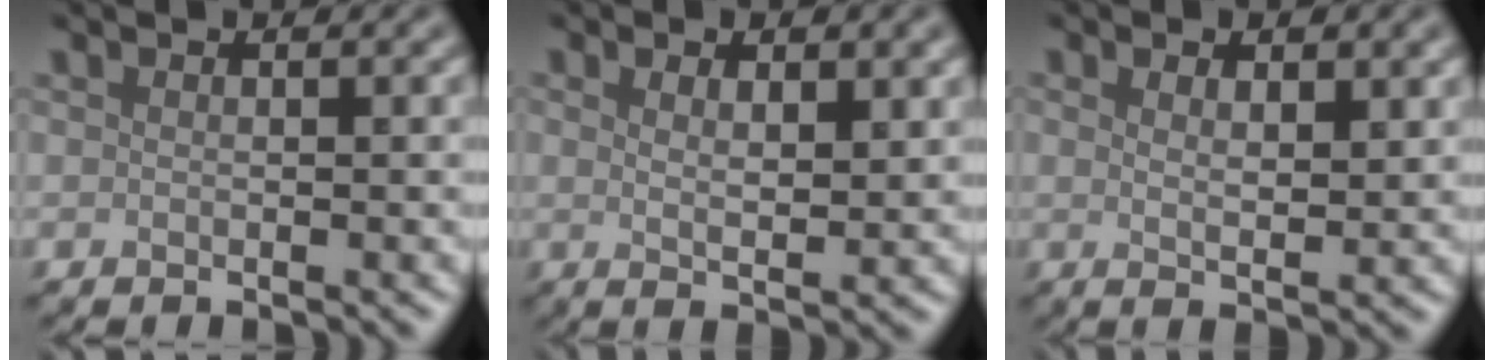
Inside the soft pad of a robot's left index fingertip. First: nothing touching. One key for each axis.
{"total": 3.3, "fx": 1.3, "fy": 0.9, "fz": 2.8, "tx": -0.042, "ty": -0.004, "tz": 0.020}
{"total": 3.1, "fx": 1.3, "fy": 0.8, "fz": 2.6, "tx": -0.037, "ty": -0.003, "tz": 0.019}